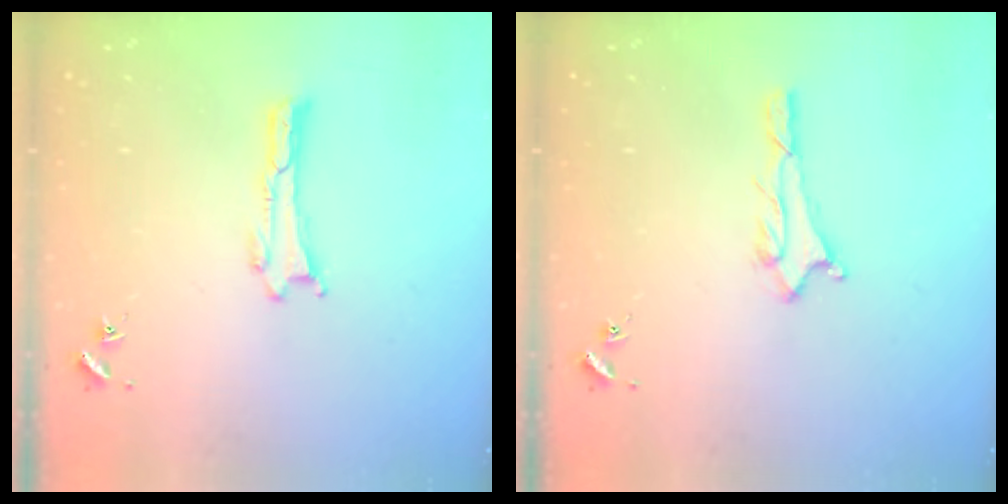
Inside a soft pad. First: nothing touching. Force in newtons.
{"total": 2.0, "press": 2.0, "slide": 0.2}